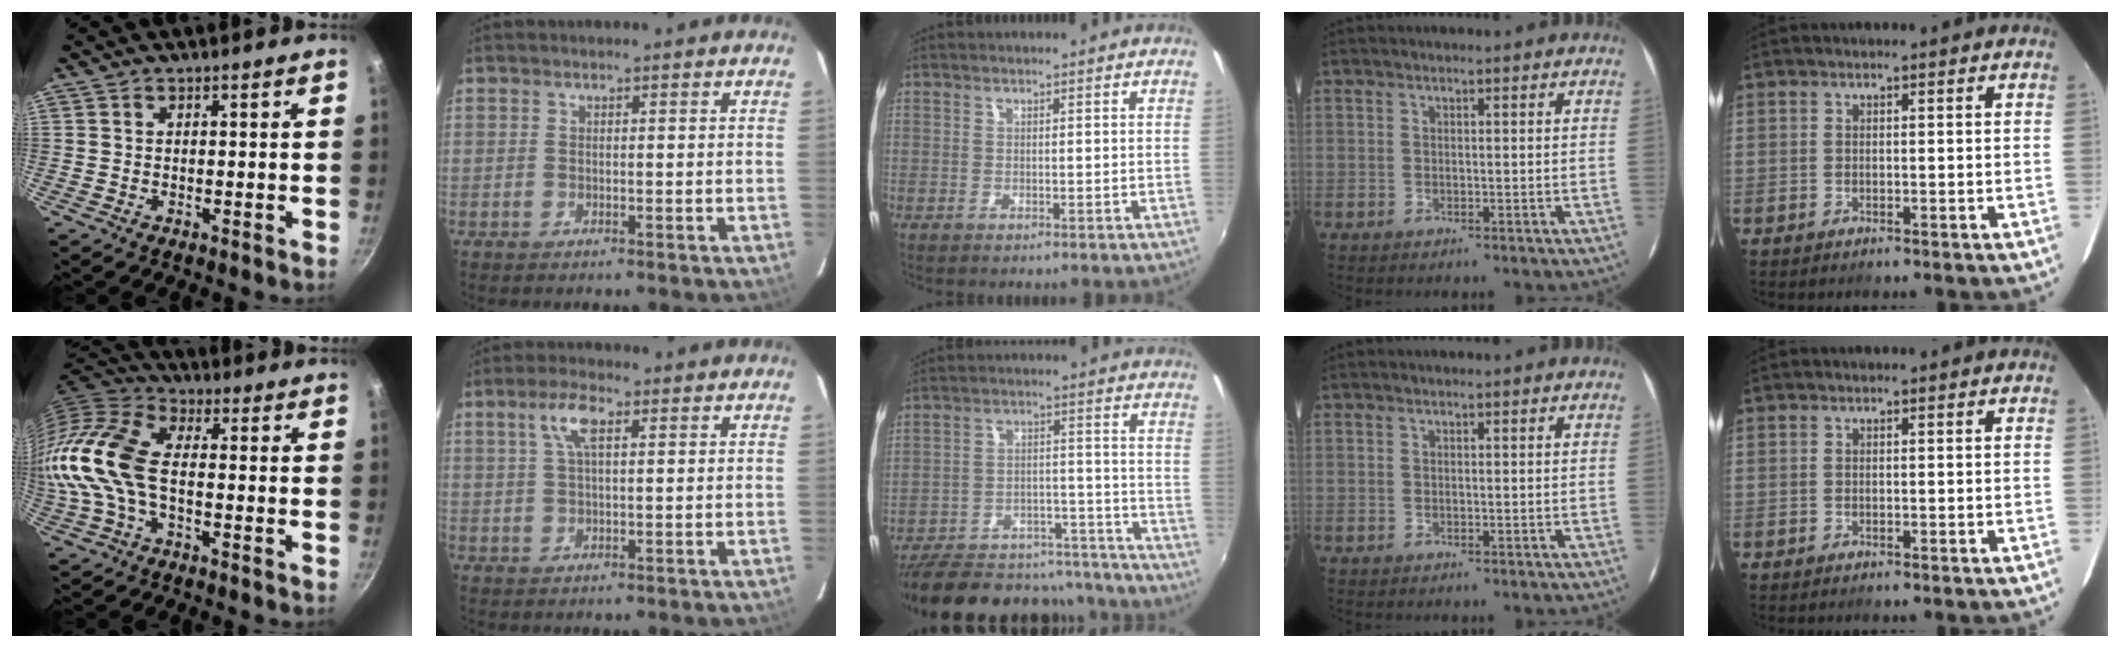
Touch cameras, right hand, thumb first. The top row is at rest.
{"thumb": {"total": 14.5, "force": [-1.7, 7.8, 12.1], "torque": [-0.246, 0.029, -0.052]}, "index": {"total": 5.1, "force": [2.0, 1.7, 4.4], "torque": [-0.084, 0.011, 0.038]}, "middle": {"total": 26.2, "force": [-22.3, 9.8, 9.7], "torque": [-0.197, 0.022, -0.280]}}